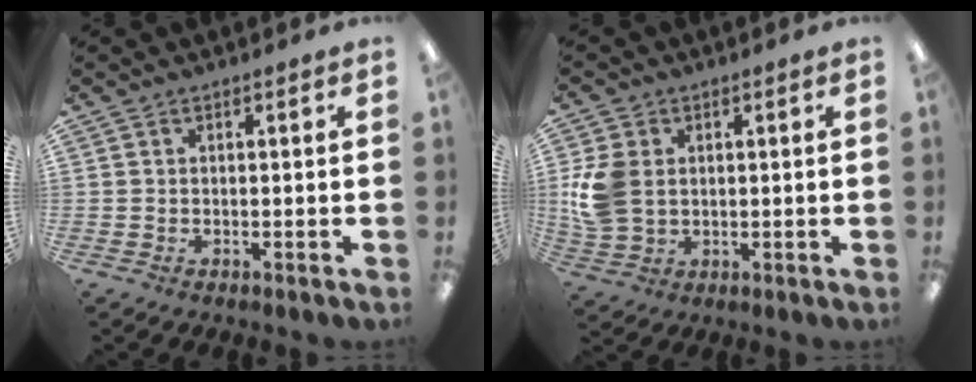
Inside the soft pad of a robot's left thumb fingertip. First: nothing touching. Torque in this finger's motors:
{"motor_torque": [-0.38, 0.94, 0.34, -0.36, 0.20]}